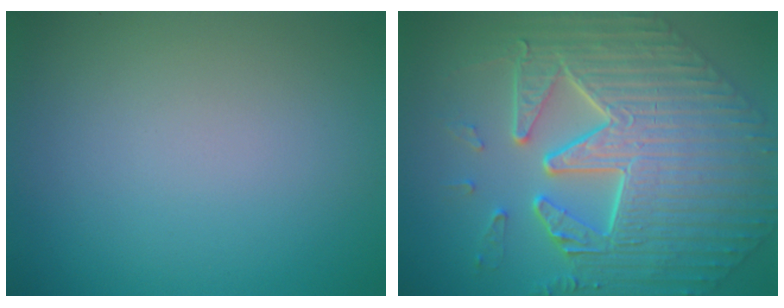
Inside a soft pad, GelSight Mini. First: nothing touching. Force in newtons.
{"total": 10.4, "press": 7.3, "slide": 7.4}